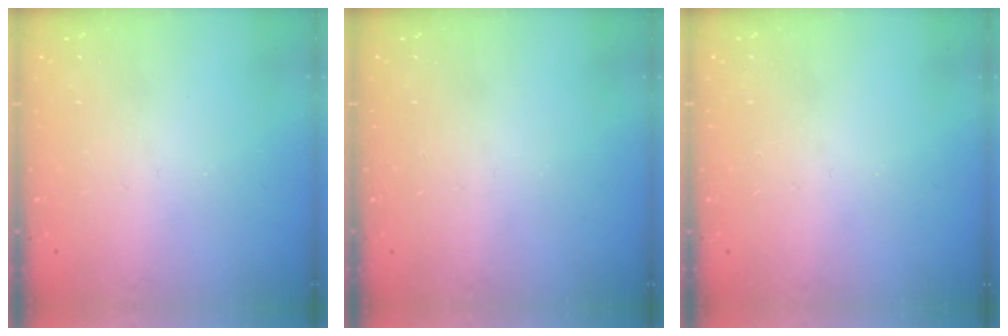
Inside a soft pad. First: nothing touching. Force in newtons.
{"total": 0.0}
{"total": 0.0}